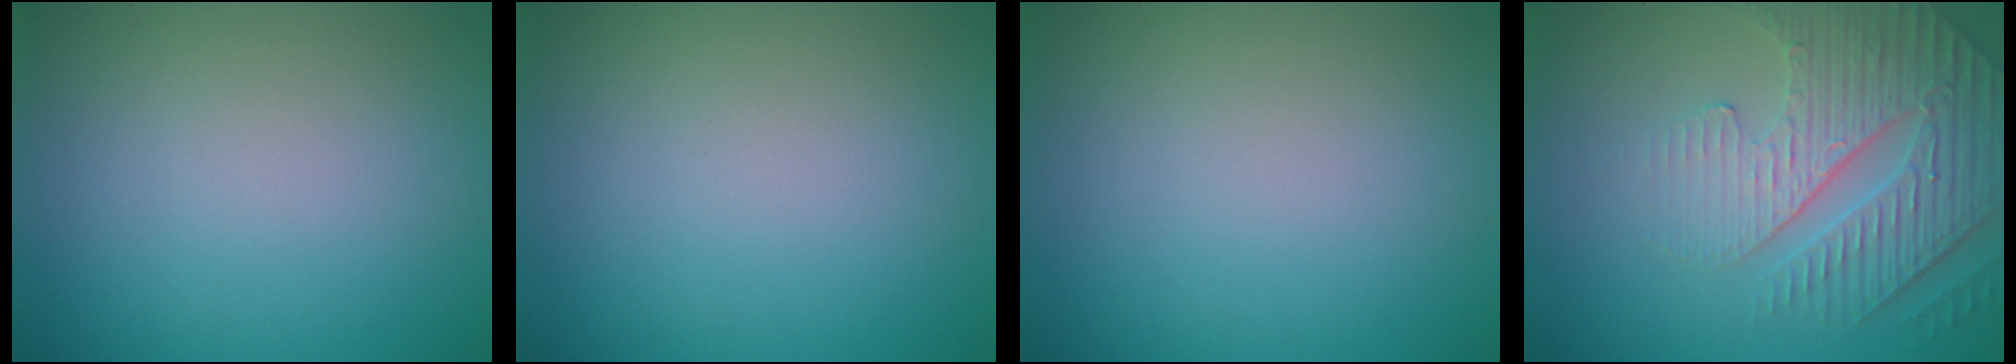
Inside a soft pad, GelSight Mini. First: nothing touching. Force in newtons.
{"total": 0.0}
{"total": 0.0}
{"total": 4.3, "press": 4.1, "slide": 1.5}